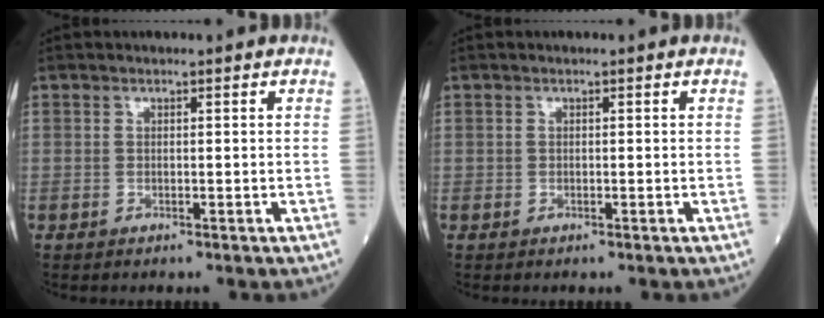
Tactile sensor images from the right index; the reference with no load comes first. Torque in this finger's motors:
{"motor_torque": [-0.16, 0.13, -0.05, -0.01]}